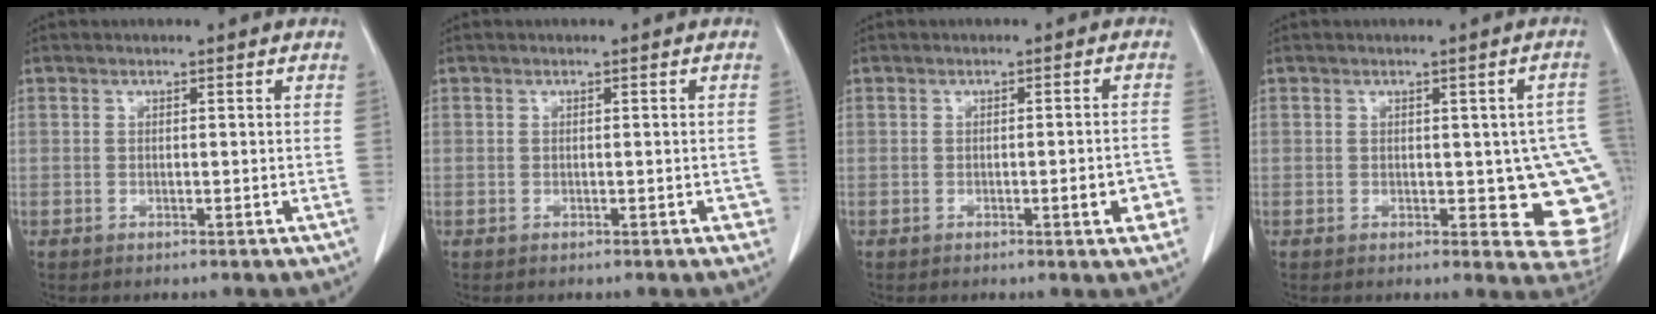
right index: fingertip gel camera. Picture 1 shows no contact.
{"total": 1.3, "force": [-0.6, 0.7, 0.9], "torque": [-0.001, 0.004, -0.004]}
{"total": 4.2, "force": [-1.8, 0.8, 3.7], "torque": [-0.040, 0.002, -0.022]}
{"total": 10.2, "force": [-0.8, 4.1, 9.3], "torque": [-0.098, 0.003, -0.003]}